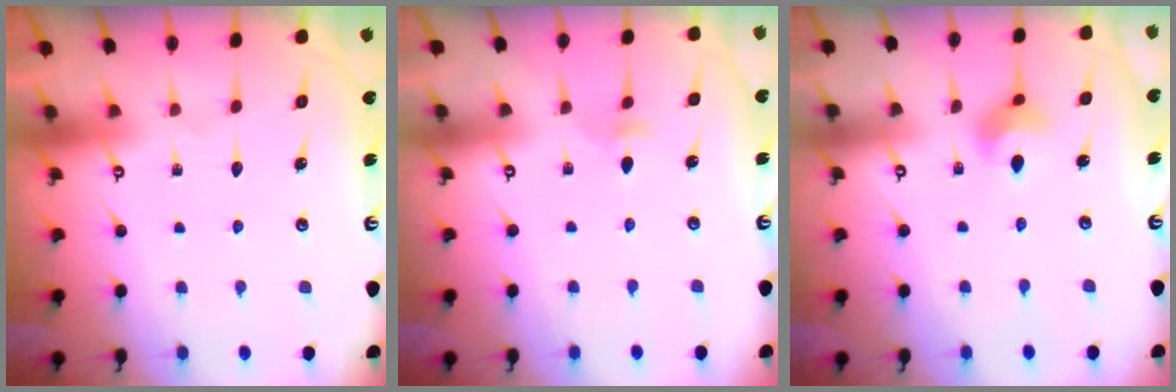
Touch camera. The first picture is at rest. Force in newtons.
{"total": 2.8, "press": 2.7, "slide": 0.8}
{"total": 7.5, "press": 7.3, "slide": 2.1}